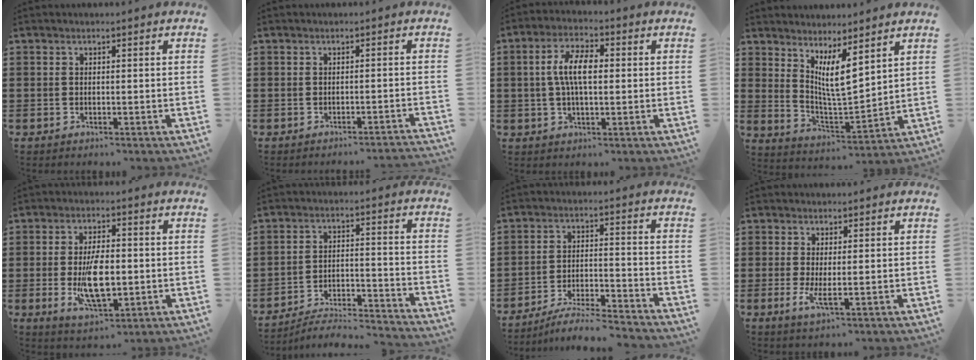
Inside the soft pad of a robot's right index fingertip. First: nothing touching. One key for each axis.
{"total": 1.3, "fx": -1.1, "fy": -0.2, "fz": 0.5, "tx": -0.009, "ty": 0.000, "tz": -0.023}
{"total": 6.9, "fx": 0.4, "fy": 2.9, "fz": 6.3, "tx": -0.134, "ty": 0.008, "tz": -0.001}
{"total": 6.7, "fx": 4.1, "fy": 1.4, "fz": 5.1, "tx": -0.101, "ty": -0.021, "tz": 0.071}
{"total": 8.9, "fx": -1.2, "fy": 3.7, "fz": 8.0, "tx": -0.164, "ty": -0.014, "tz": -0.024}
{"total": 4.6, "fx": -4.5, "fy": 0.1, "fz": 0.9, "tx": -0.029, "ty": -0.003, "tz": -0.095}
{"total": 6.1, "fx": -5.8, "fy": 0.0, "fz": 1.9, "tx": -0.046, "ty": -0.006, "tz": -0.114}
{"total": 3.2, "fx": -0.1, "fy": 0.5, "fz": 3.2, "tx": -0.067, "ty": -0.009, "tz": -0.002}